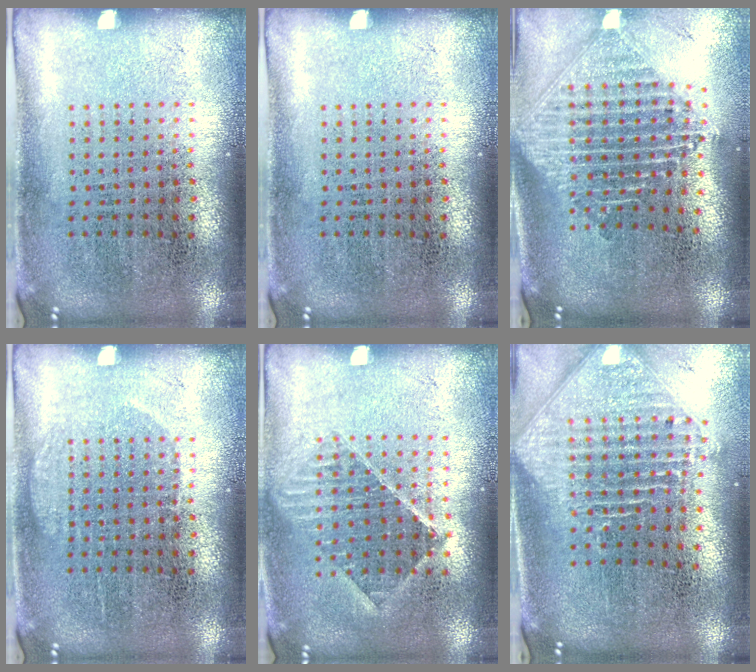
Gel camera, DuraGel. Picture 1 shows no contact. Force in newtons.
{"total": 0.0}
{"total": 2.3, "press": 1.8, "slide": 1.4}
{"total": 1.1, "press": 1.1, "slide": 0.3}
{"total": 1.2, "press": 1.1, "slide": 0.4}
{"total": 2.5, "press": 1.9, "slide": 1.7}